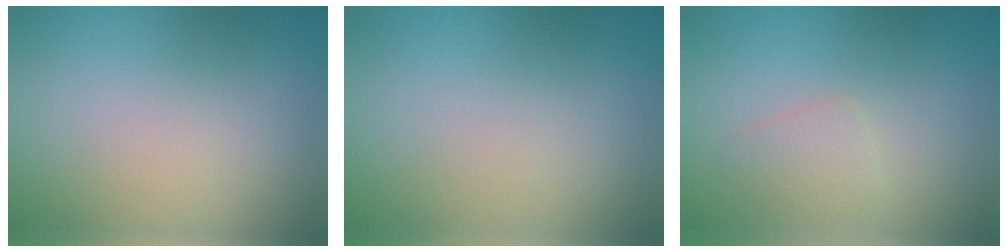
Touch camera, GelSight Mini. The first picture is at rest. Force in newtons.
{"total": 0.0}
{"total": 1.5, "press": 1.5, "slide": 0.1}